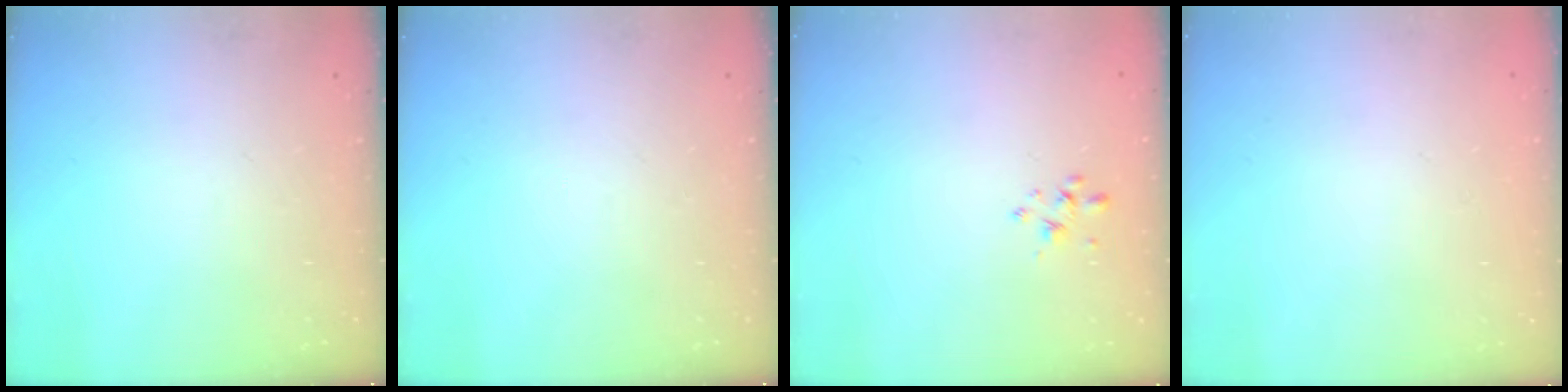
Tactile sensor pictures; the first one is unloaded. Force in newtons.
{"total": 0.0}
{"total": 2.6, "press": 2.5, "slide": 0.8}
{"total": 1.9, "press": 1.9, "slide": 0.2}